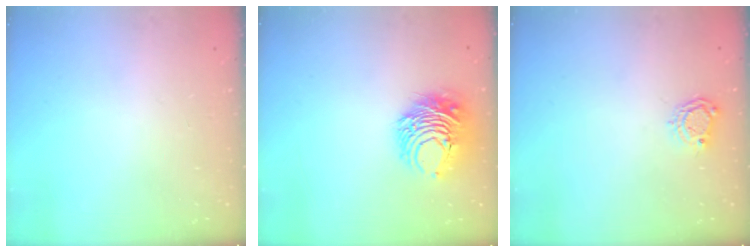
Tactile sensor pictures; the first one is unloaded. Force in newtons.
{"total": 10.5, "press": 10.4, "slide": 0.6}
{"total": 4.4, "press": 4.4, "slide": 0.6}